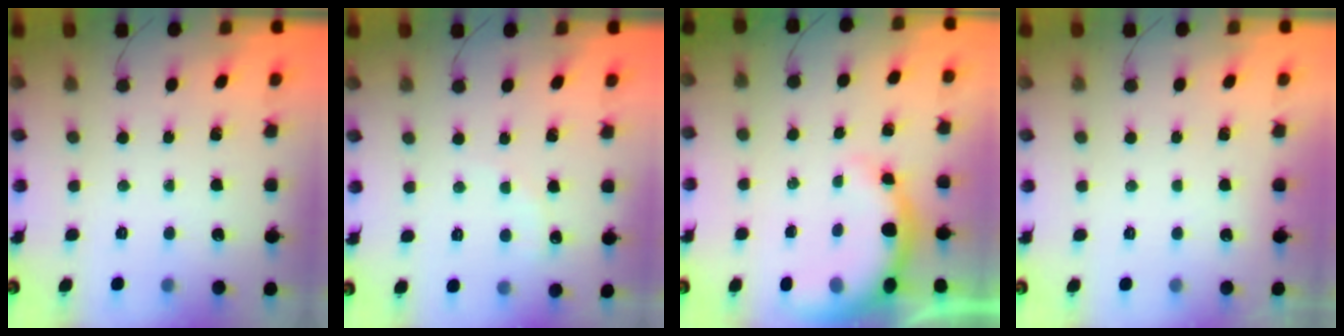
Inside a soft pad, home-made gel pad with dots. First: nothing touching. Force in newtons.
{"total": 4.6, "press": 4.5, "slide": 1.2}
{"total": 7.0, "press": 6.9, "slide": 1.1}
{"total": 2.8, "press": 2.8, "slide": 0.1}